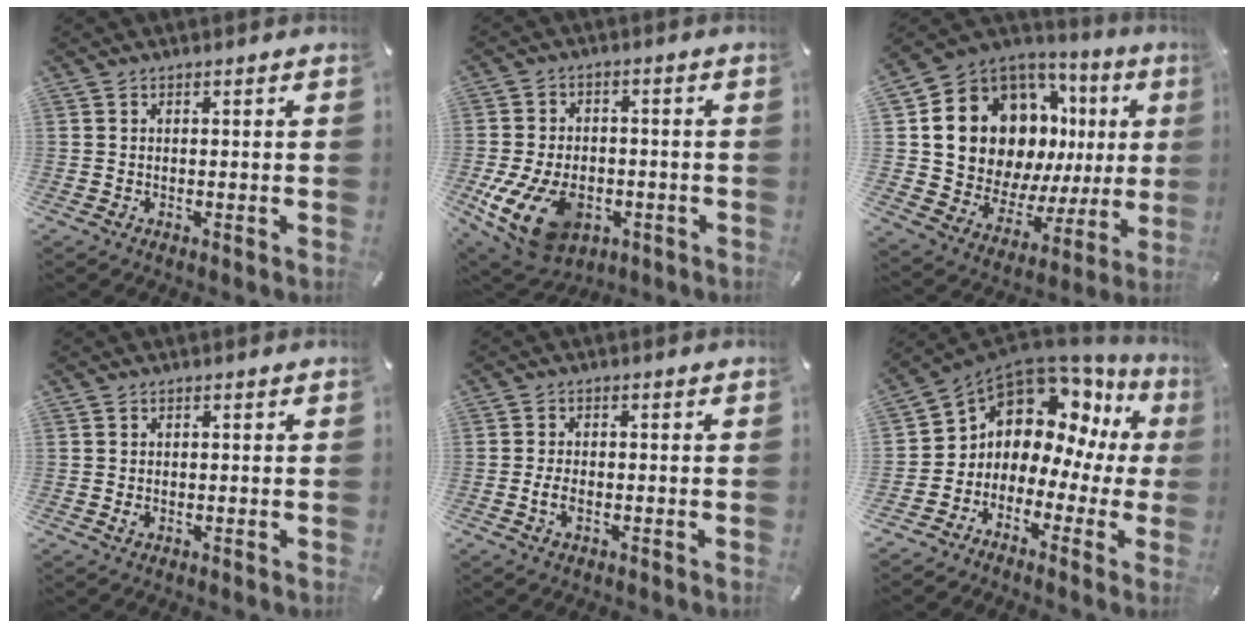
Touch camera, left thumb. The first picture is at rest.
{"total": 15.9, "force": [-5.5, 10.7, 10.4], "torque": [-0.212, 0.026, -0.087]}
{"total": 17.6, "force": [7.0, 13.1, 9.5], "torque": [-0.166, -0.064, 0.145]}
{"total": 1.0, "force": [-0.1, 0.8, 0.6], "torque": [-0.012, 0.003, -0.002]}
{"total": 3.2, "force": [-1.0, 1.7, 2.5], "torque": [-0.056, 0.000, -0.020]}
{"total": 9.4, "force": [5.8, 6.9, 2.6], "torque": [-0.075, -0.068, 0.105]}